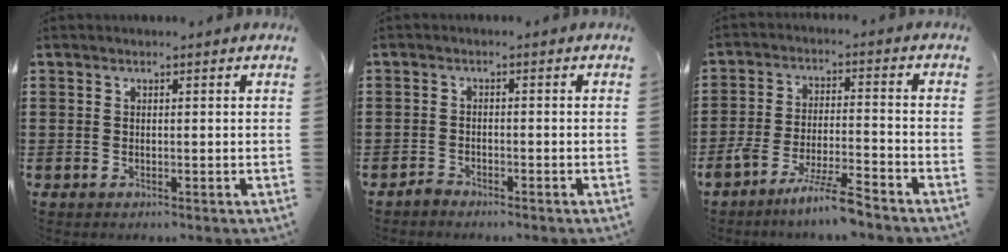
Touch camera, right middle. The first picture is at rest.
{"total": 1.6, "force": [-1.6, 0.3, 0.3], "torque": [-0.010, -0.001, -0.032]}
{"total": 7.3, "force": [-6.3, 0.0, 3.8], "torque": [-0.087, -0.013, -0.122]}